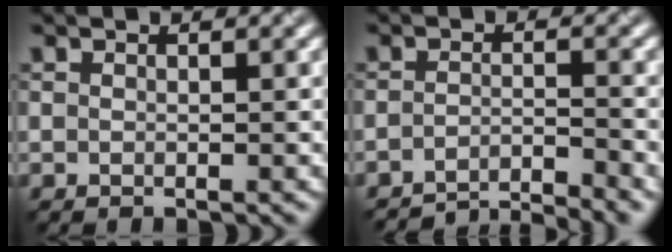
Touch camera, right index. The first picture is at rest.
{"total": 5.1, "force": [-4.6, 0.8, 2.2], "torque": [-0.025, -0.002, -0.080]}